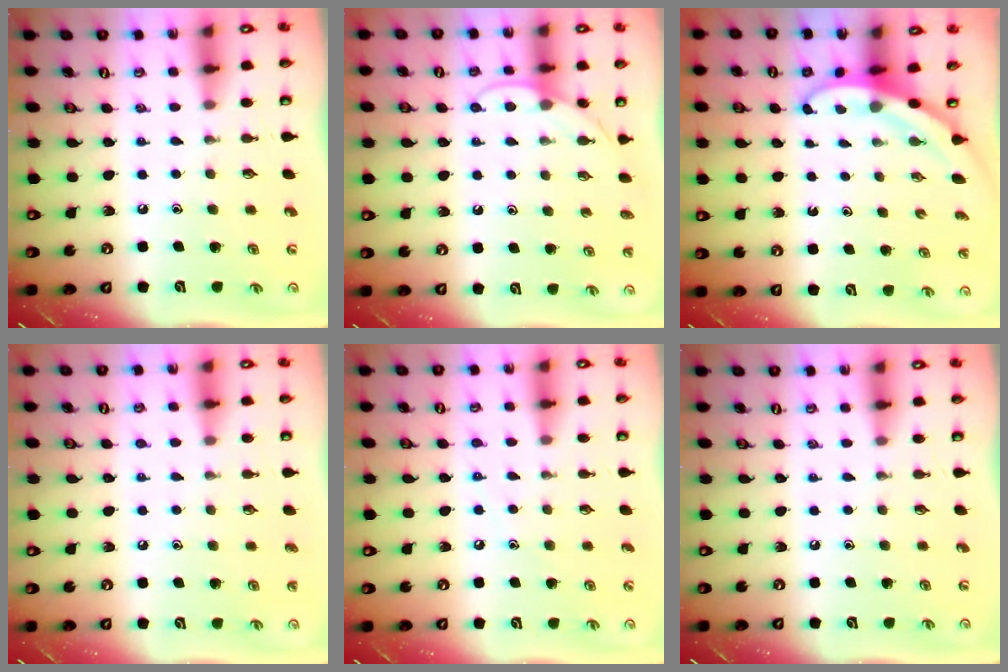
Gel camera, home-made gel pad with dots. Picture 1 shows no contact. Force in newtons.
{"total": 6.6, "press": 6.6, "slide": 0.3}
{"total": 3.2, "press": 3.2, "slide": 0.2}
{"total": 2.4, "press": 2.4, "slide": 0.2}
{"total": 5.9, "press": 5.9, "slide": 0.8}
{"total": 0.0}